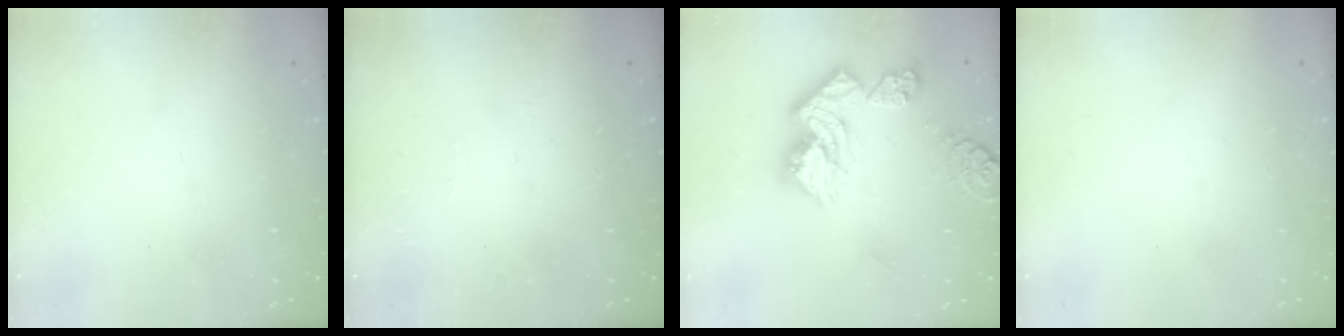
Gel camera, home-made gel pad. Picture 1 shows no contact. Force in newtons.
{"total": 2.0, "press": 1.9, "slide": 0.8}
{"total": 17.6, "press": 17.5, "slide": 2.1}
{"total": 0.0}